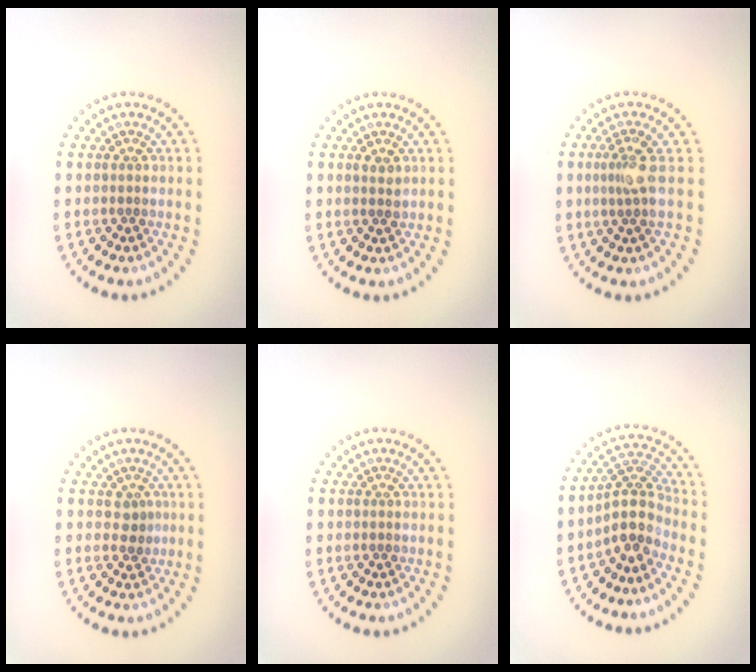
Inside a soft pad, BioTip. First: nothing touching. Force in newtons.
{"total": 0.9, "press": 0.8, "slide": 0.3}
{"total": 2.1, "press": 1.6, "slide": 1.4}
{"total": 1.2, "press": 1.0, "slide": 0.5}
{"total": 0.0}
{"total": 3.7, "press": 3.0, "slide": 2.2}